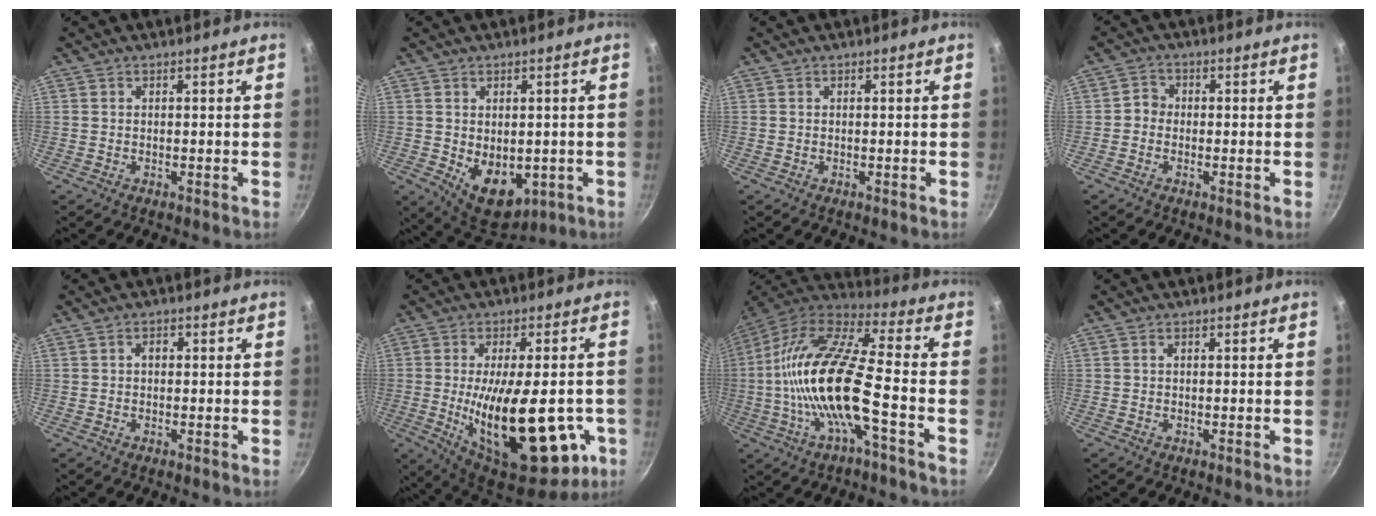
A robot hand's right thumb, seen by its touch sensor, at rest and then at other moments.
{"total": 10.0, "force": [-1.6, 6.9, 7.1], "torque": [-0.079, -0.015, 0.000]}
{"total": 0.0}
{"total": 2.5, "force": [-0.7, 2.2, 0.9], "torque": [-0.002, 0.013, -0.021]}
{"total": 1.6, "force": [0.1, 1.2, 1.0], "torque": [-0.013, 0.007, -0.001]}
{"total": 26.8, "force": [-5.8, 11.4, 23.6], "torque": [-0.333, -0.012, -0.065]}
{"total": 20.1, "force": [-4.3, 5.7, 18.8], "torque": [-0.359, 0.039, -0.097]}
{"total": 0.6, "force": [0.1, 0.4, 0.4], "torque": [-0.007, 0.004, 0.002]}